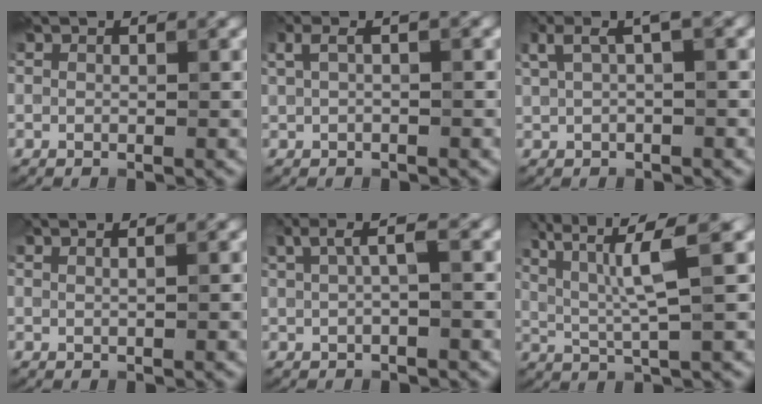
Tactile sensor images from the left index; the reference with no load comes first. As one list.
[{"total": 2.6, "force": [1.1, 0.7, 2.2], "torque": [-0.040, 0.010, 0.016]}, {"total": 3.3, "force": [1.6, 0.7, 2.8], "torque": [-0.051, 0.013, 0.030]}, {"total": 2.6, "force": [1.7, 1.2, 1.6], "torque": [0.000, 0.012, -0.005]}, {"total": 3.1, "force": [1.1, 0.8, 2.8], "torque": [-0.043, 0.007, 0.017]}, {"total": 7.1, "force": [2.5, 1.3, 6.5], "torque": [-0.126, 0.012, 0.046]}]